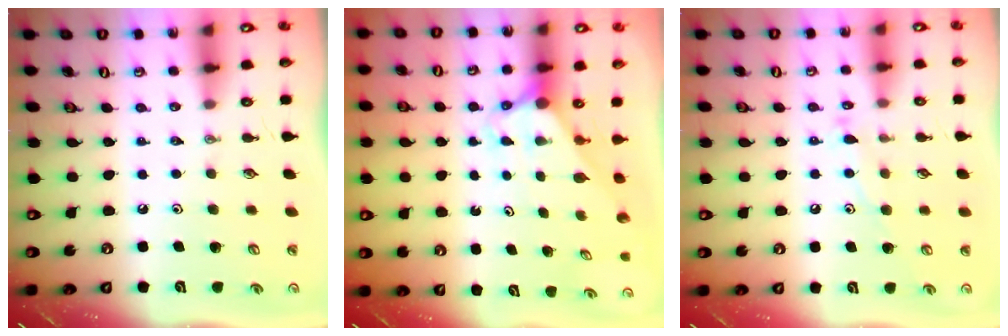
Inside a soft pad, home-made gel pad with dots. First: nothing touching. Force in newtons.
{"total": 3.0, "press": 3.0, "slide": 0.0}
{"total": 8.8, "press": 8.8, "slide": 0.6}